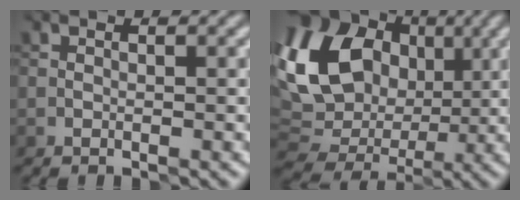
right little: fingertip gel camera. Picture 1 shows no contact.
{"total": 15.8, "force": [3.5, 12.5, 9.0], "torque": [-0.181, 0.006, 0.066]}